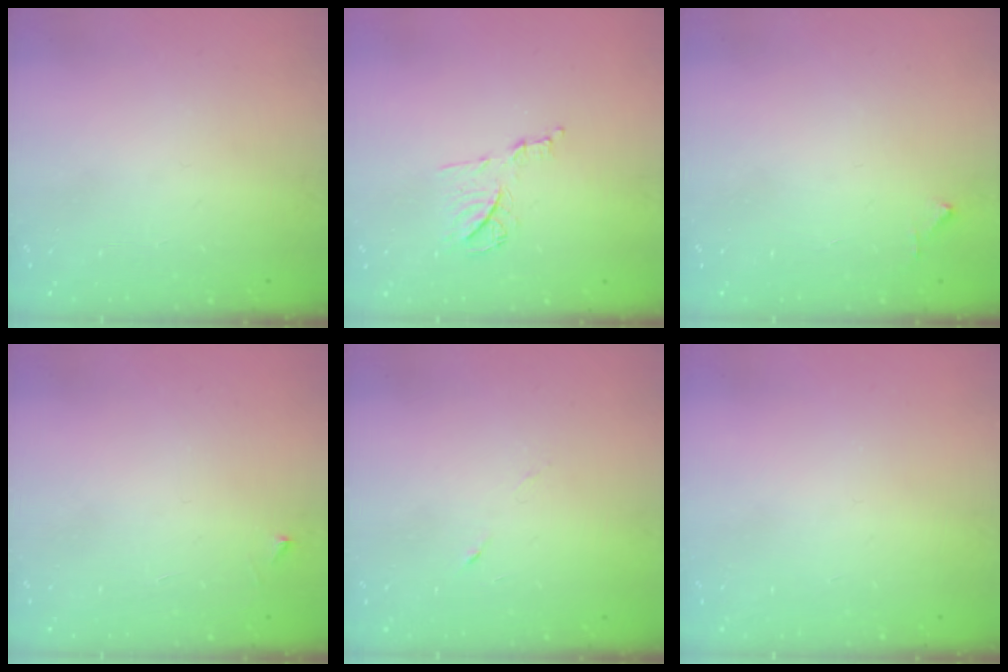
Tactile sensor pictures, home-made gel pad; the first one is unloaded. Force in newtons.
{"total": 9.1, "press": 9.1, "slide": 0.5}
{"total": 3.4, "press": 3.4, "slide": 0.4}
{"total": 2.5, "press": 2.5, "slide": 0.3}
{"total": 3.4, "press": 3.2, "slide": 0.9}
{"total": 0.0}